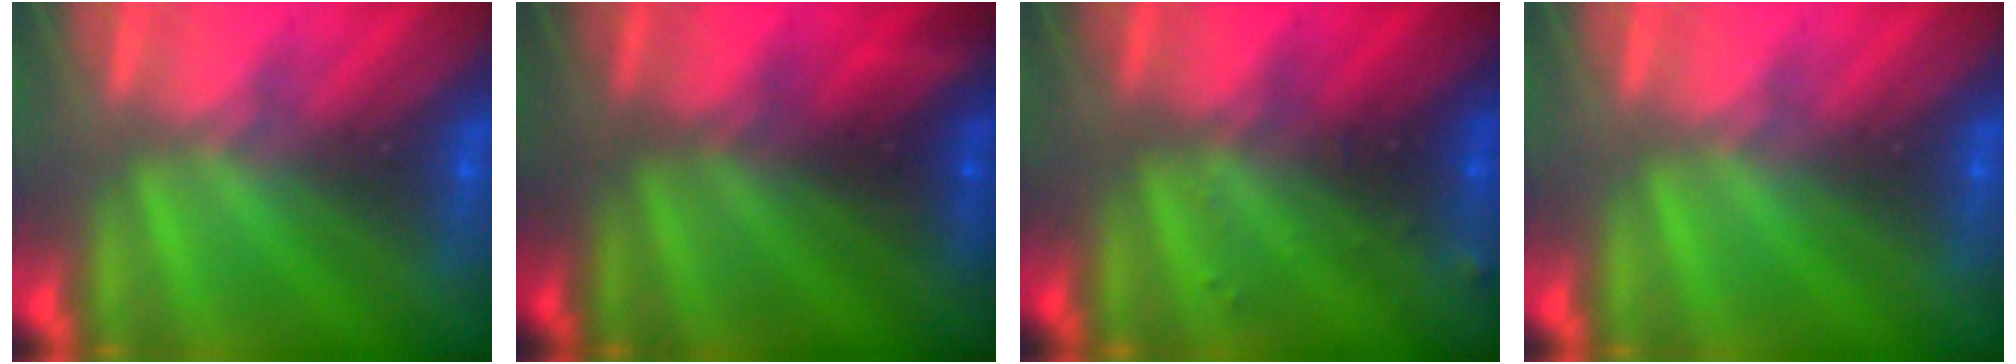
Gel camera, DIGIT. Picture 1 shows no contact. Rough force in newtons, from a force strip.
{"total": 2.4}
{"total": 2.9}
{"total": 0.0}